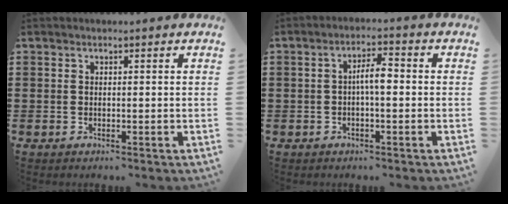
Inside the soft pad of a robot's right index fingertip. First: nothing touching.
{"total": 3.8, "force": [-0.3, 1.0, 3.7], "torque": [-0.068, 0.008, -0.008]}